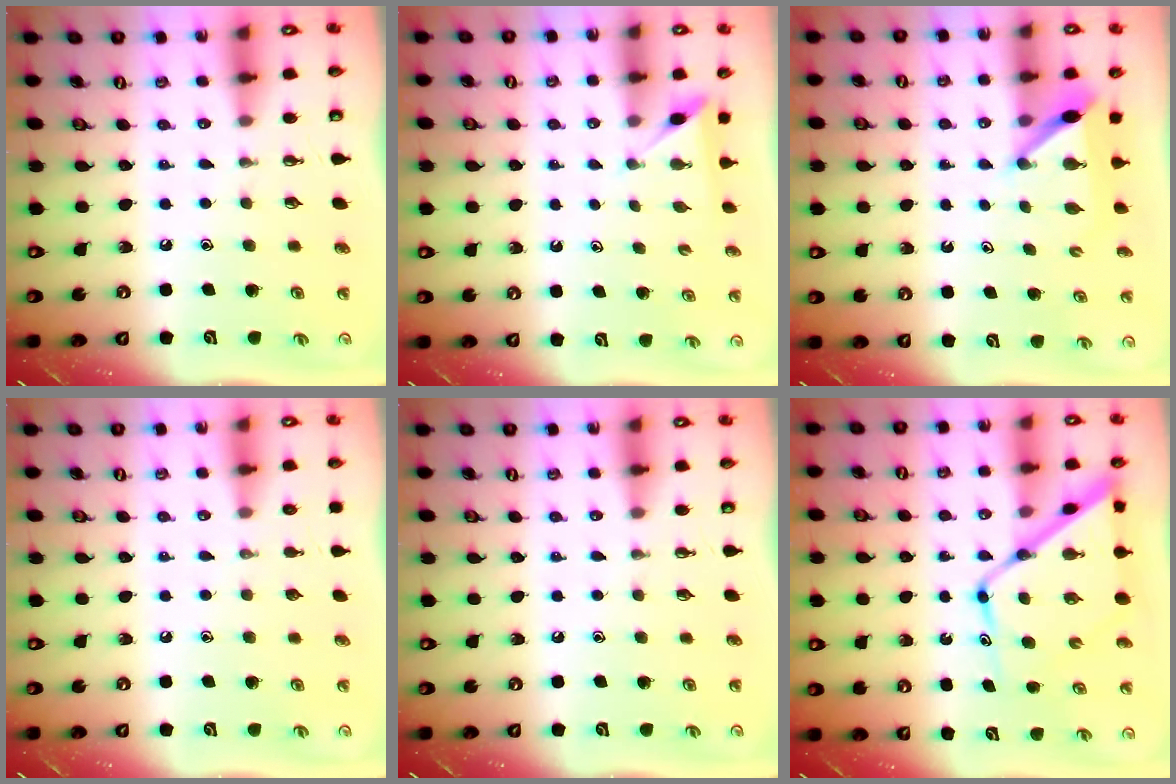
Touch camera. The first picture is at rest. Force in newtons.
{"total": 2.1, "press": 2.1, "slide": 0.2}
{"total": 6.0, "press": 6.0, "slide": 0.5}
{"total": 0.0}
{"total": 0.0}
{"total": 14.0, "press": 13.9, "slide": 1.2}